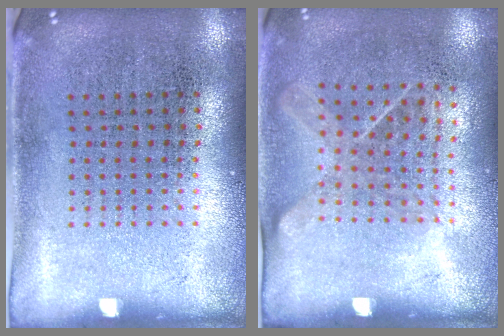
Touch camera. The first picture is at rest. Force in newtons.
{"total": 1.3, "press": 1.0, "slide": 0.8}